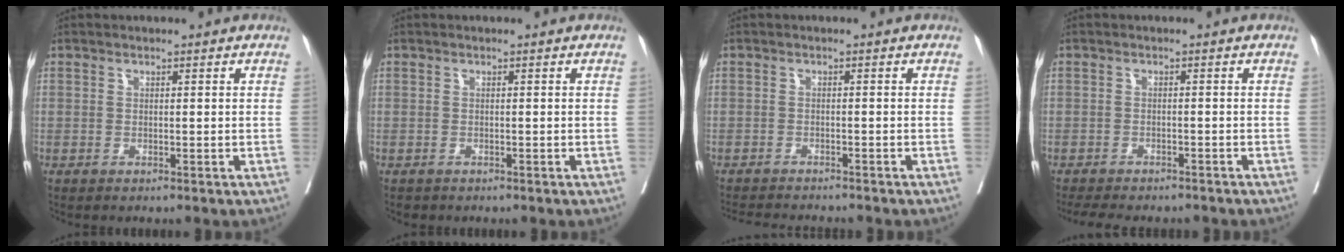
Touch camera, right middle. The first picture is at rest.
{"total": 0.7, "force": [-0.6, 0.4, 0.0], "torque": [-0.011, -0.001, -0.010]}
{"total": 7.5, "force": [-7.1, 0.7, 2.3], "torque": [-0.027, -0.009, -0.102]}
{"total": 8.7, "force": [-7.7, 2.7, 3.0], "torque": [-0.044, -0.006, -0.103]}